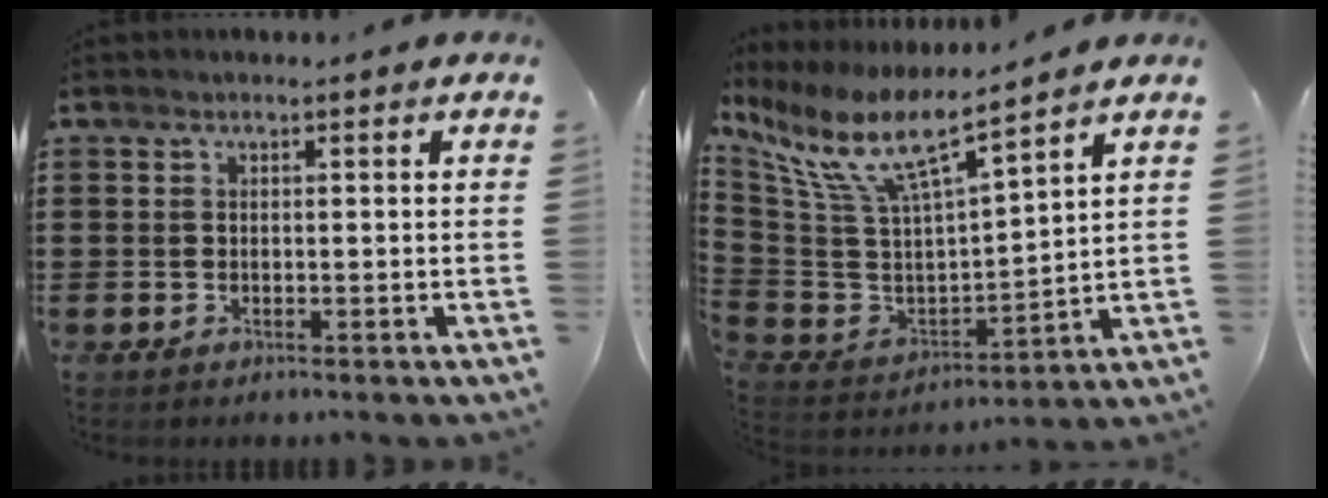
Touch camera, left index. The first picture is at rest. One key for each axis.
{"total": 9.9, "fx": 6.6, "fy": 1.9, "fz": 7.1, "tx": -0.167, "ty": -0.051, "tz": 0.110}